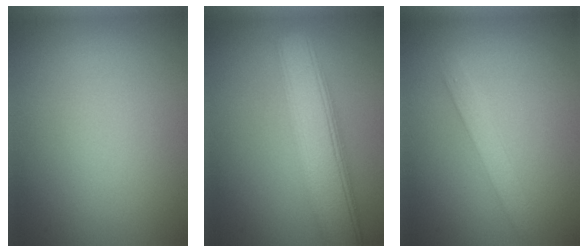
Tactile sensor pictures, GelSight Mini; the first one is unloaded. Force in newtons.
{"total": 7.0, "press": 7.0, "slide": 0.6}
{"total": 2.0, "press": 2.0, "slide": 0.2}